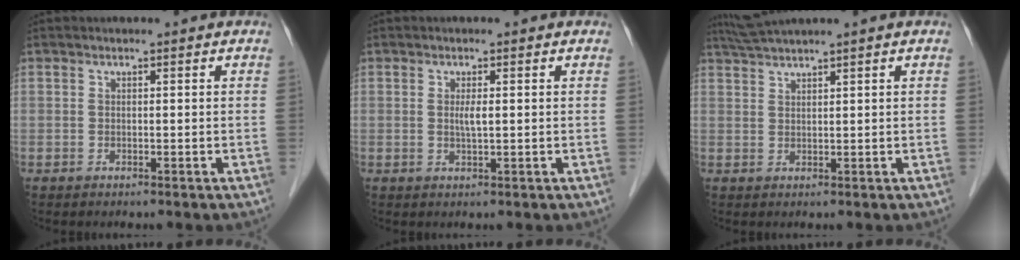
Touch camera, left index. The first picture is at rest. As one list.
[{"total": 1.6, "force": [0.2, 0.2, 1.6], "torque": [-0.034, -0.001, 0.003]}, {"total": 3.4, "force": [2.9, -1.2, 1.3], "torque": [-0.033, 0.013, 0.064]}]